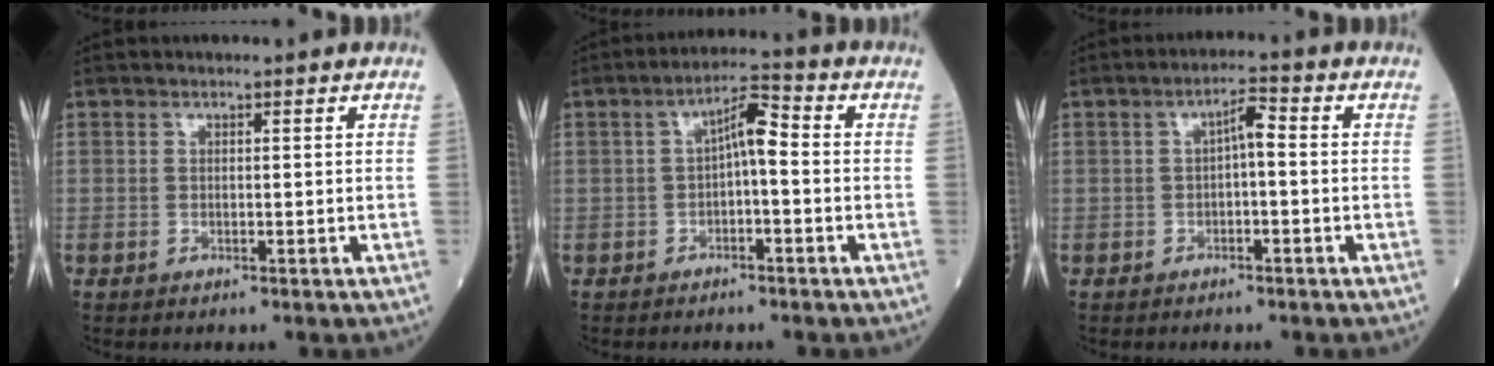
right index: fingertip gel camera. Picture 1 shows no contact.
{"total": 4.8, "force": [-0.2, 1.0, 4.7], "torque": [-0.072, 0.021, -0.008]}
{"total": 3.1, "force": [-0.1, 0.6, 3.1], "torque": [-0.046, 0.012, -0.003]}